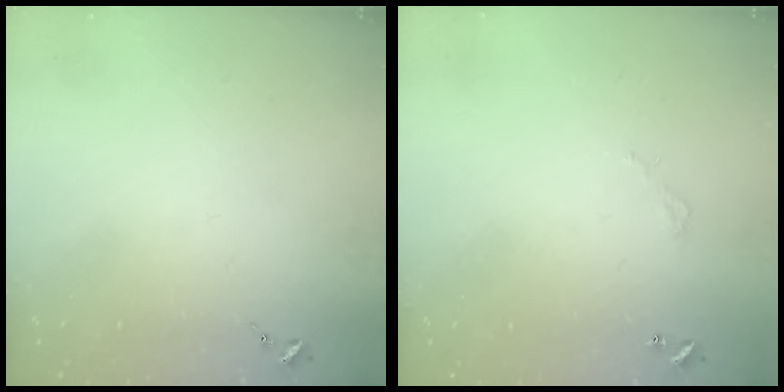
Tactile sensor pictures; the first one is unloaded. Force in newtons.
{"total": 2.8, "press": 2.8, "slide": 0.2}